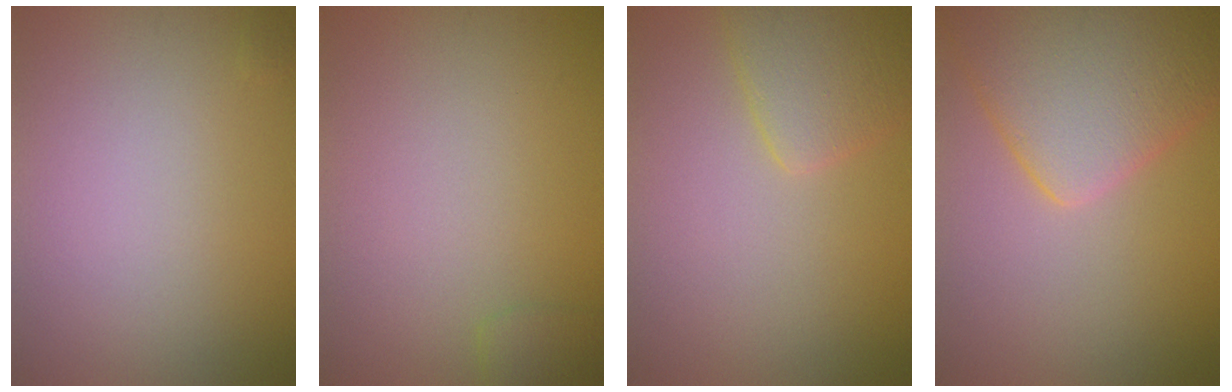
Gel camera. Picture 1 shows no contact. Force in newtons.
{"total": 1.5, "press": 1.5, "slide": 0.1}
{"total": 3.0, "press": 3.0, "slide": 0.3}
{"total": 8.2, "press": 8.2, "slide": 0.5}